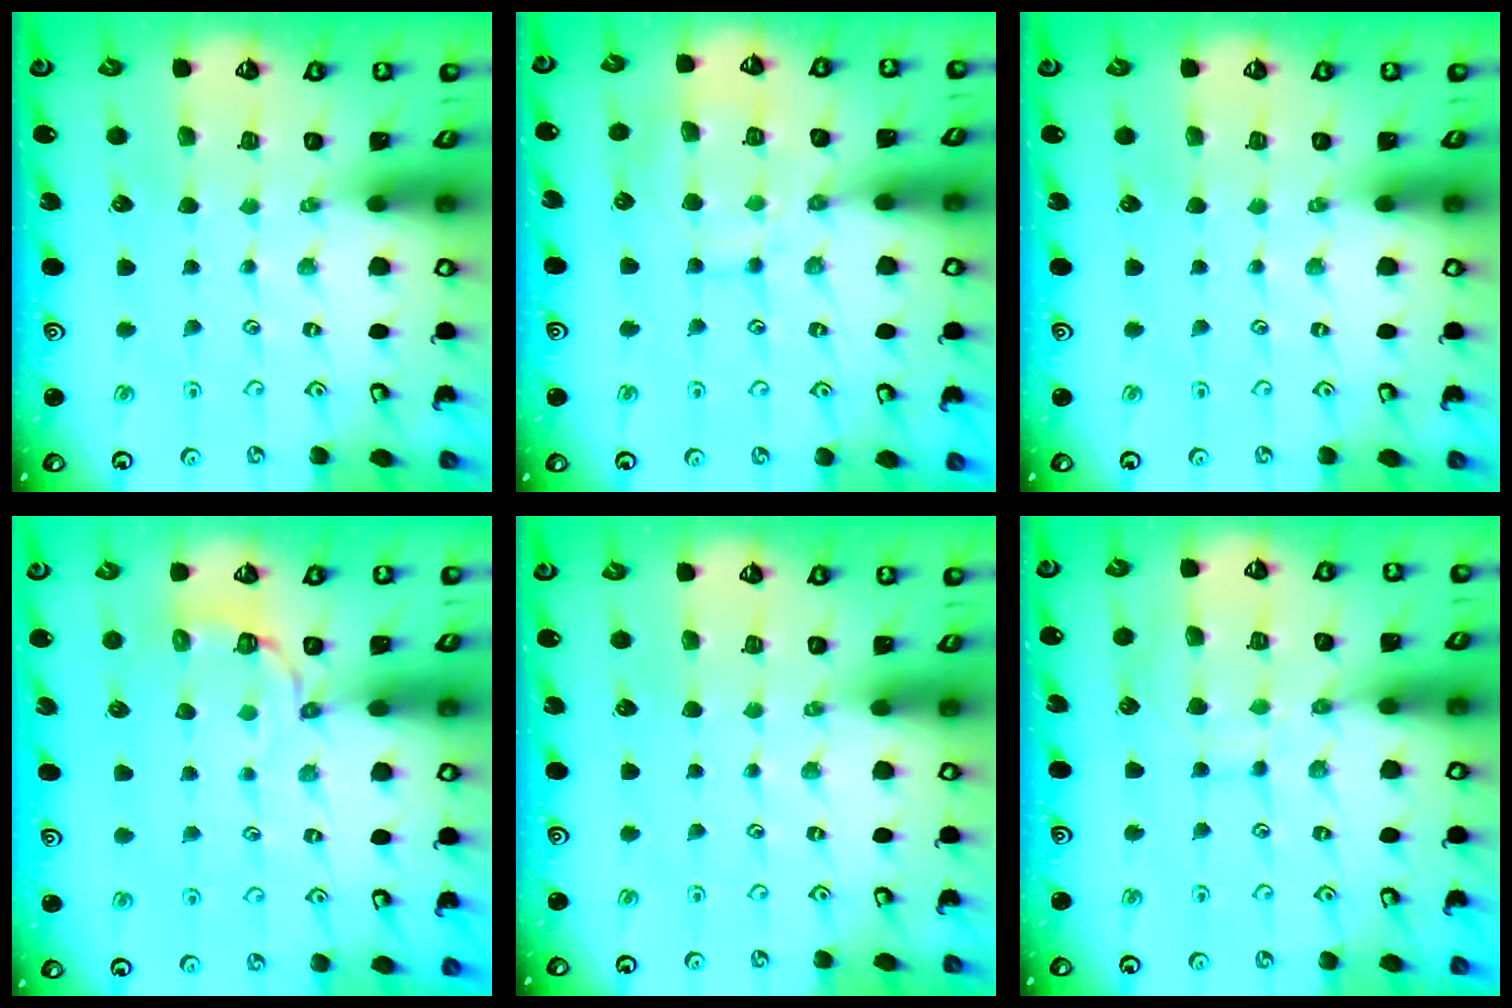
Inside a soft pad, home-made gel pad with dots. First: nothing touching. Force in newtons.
{"total": 11.7, "press": 11.7, "slide": 1.1}
{"total": 0.0}
{"total": 3.7, "press": 3.0, "slide": 2.1}
{"total": 0.0}
{"total": 8.6, "press": 8.6, "slide": 0.6}